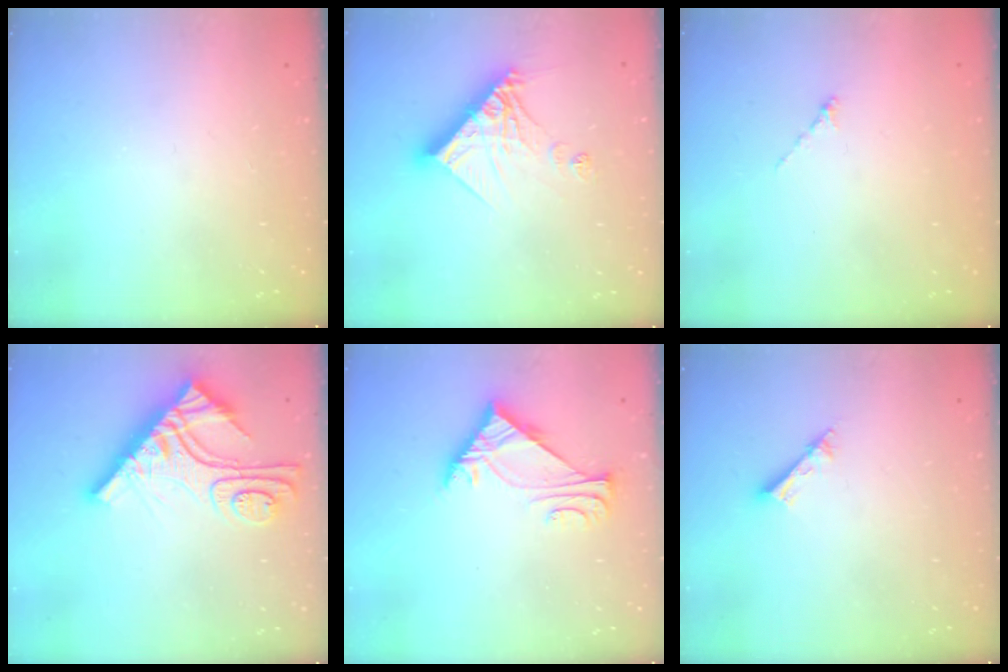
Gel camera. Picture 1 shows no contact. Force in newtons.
{"total": 12.7, "press": 12.7, "slide": 1.2}
{"total": 0.0}
{"total": 15.2, "press": 15.1, "slide": 1.4}
{"total": 6.5, "press": 6.4, "slide": 1.2}
{"total": 3.2, "press": 3.2, "slide": 0.2}